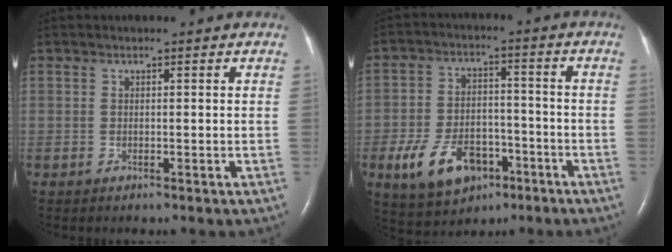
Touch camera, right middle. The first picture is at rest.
{"total": 11.3, "force": [-5.3, 6.8, 7.3], "torque": [-0.146, 0.005, -0.081]}